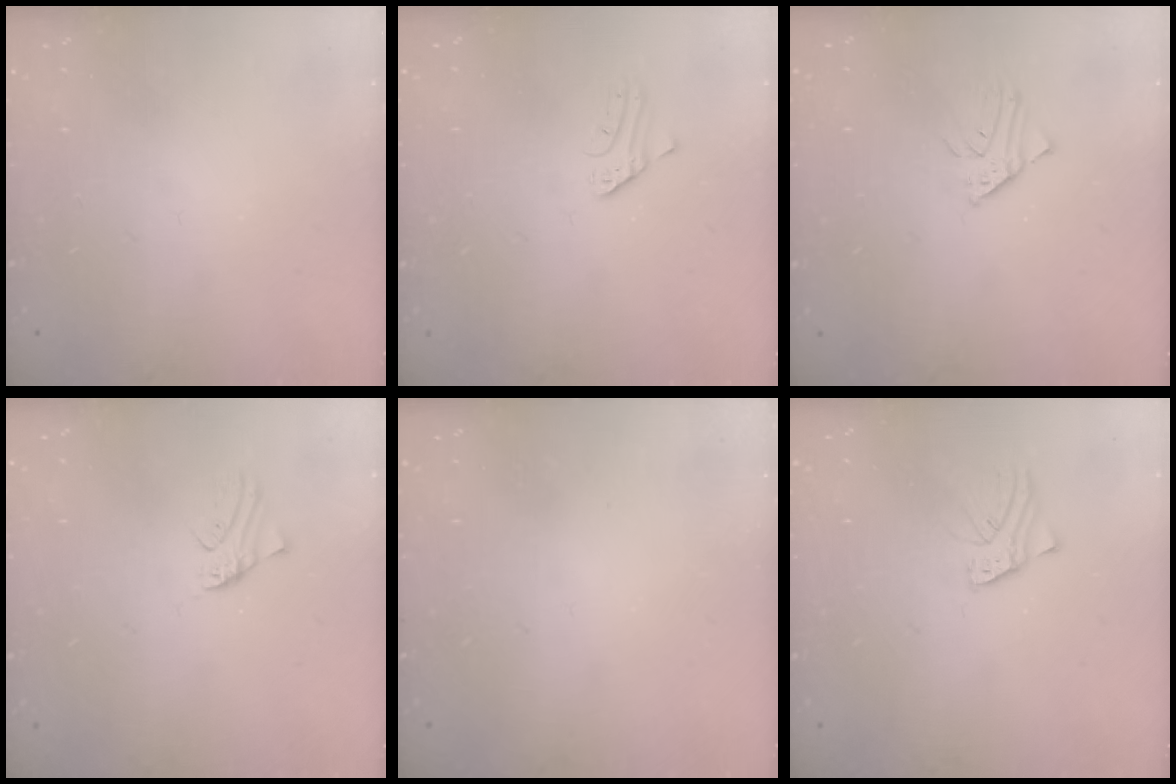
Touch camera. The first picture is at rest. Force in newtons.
{"total": 2.3, "press": 2.3, "slide": 0.2}
{"total": 2.5, "press": 2.5, "slide": 0.2}
{"total": 0.9, "press": 0.9, "slide": 0.1}
{"total": 3.7, "press": 3.7, "slide": 0.6}
{"total": 3.7, "press": 3.7, "slide": 0.2}